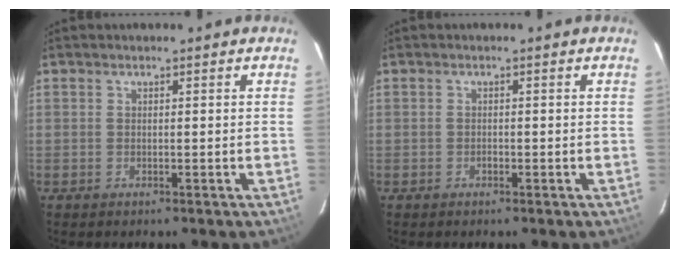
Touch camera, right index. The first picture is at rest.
{"total": 0.6, "force": [-0.4, 0.4, 0.2], "torque": [-0.003, 0.000, -0.006]}